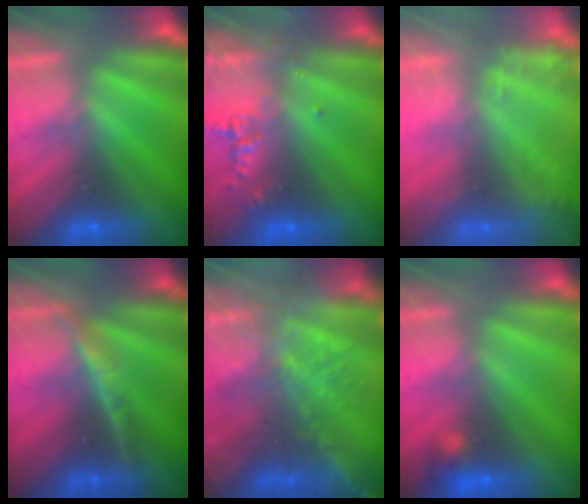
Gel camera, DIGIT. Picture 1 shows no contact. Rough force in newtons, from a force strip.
{"total": 2.4}
{"total": 1.8}
{"total": 2.4}
{"total": 7.3}
{"total": 3.2}